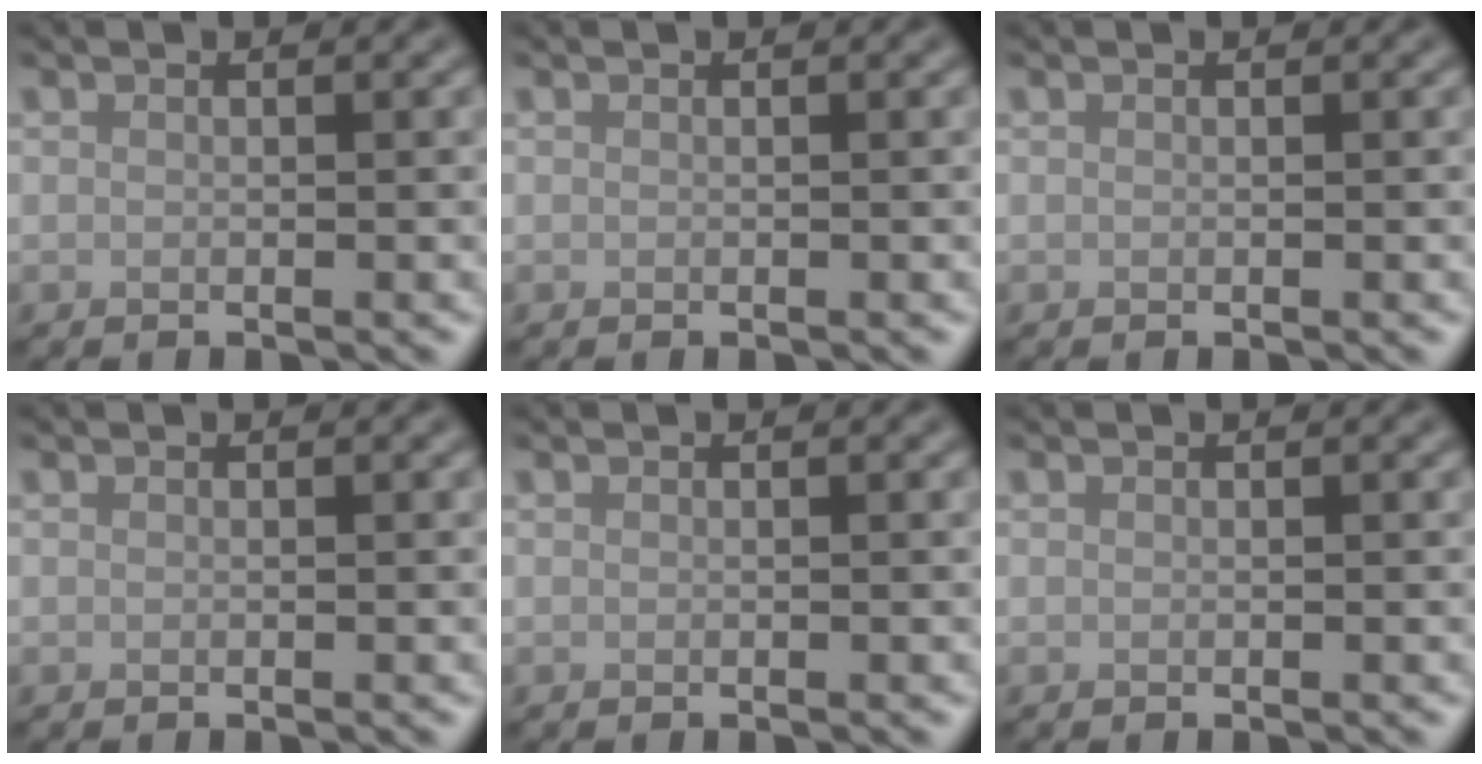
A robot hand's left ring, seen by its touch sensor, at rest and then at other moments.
{"total": 0.0}
{"total": 0.0}
{"total": 0.0}
{"total": 0.0}
{"total": 0.0}